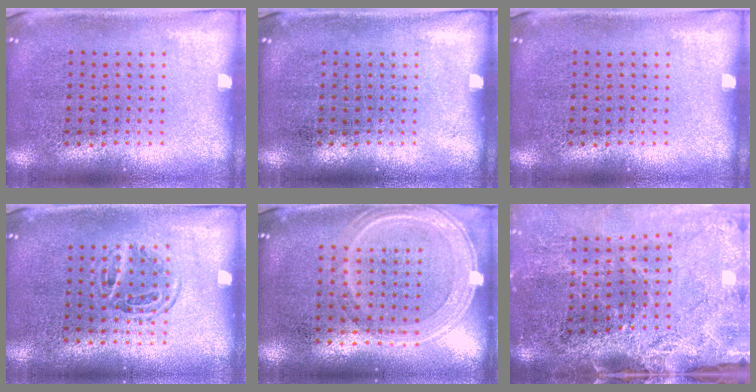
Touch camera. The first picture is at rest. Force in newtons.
{"total": 0.0}
{"total": 0.0}
{"total": 1.1, "press": 0.9, "slide": 0.6}
{"total": 1.2, "press": 1.2, "slide": 0.3}
{"total": 4.1, "press": 3.3, "slide": 2.4}